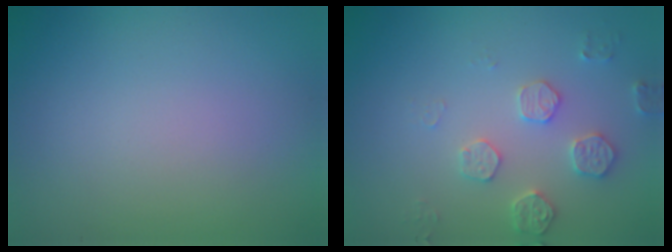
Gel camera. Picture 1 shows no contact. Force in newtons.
{"total": 2.7, "press": 2.7, "slide": 0.5}